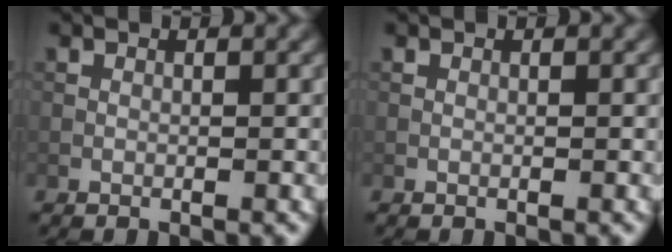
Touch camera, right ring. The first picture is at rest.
{"total": 0.0}